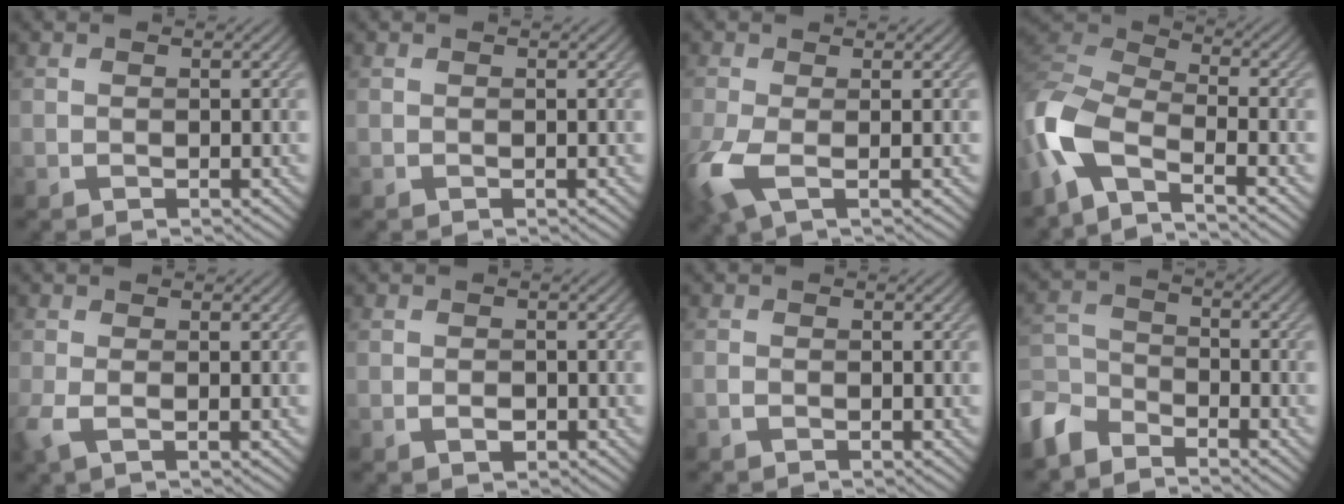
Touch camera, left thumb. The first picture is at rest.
{"total": 0.0}
{"total": 5.3, "force": [-1.4, 2.1, 4.7], "torque": [-0.129, -0.016, -0.031]}
{"total": 10.5, "force": [-5.7, 4.3, 7.7], "torque": [-0.181, -0.008, -0.135]}
{"total": 2.4, "force": [-0.7, 0.7, 2.1], "torque": [-0.060, -0.007, -0.020]}
{"total": 1.3, "force": [-0.6, 0.8, 0.9], "torque": [-0.015, -0.002, -0.010]}
{"total": 0.5, "force": [-0.4, 0.2, 0.3], "torque": [-0.008, 0.000, -0.010]}
{"total": 5.7, "force": [-4.8, 2.5, 1.8], "torque": [-0.047, -0.003, -0.117]}